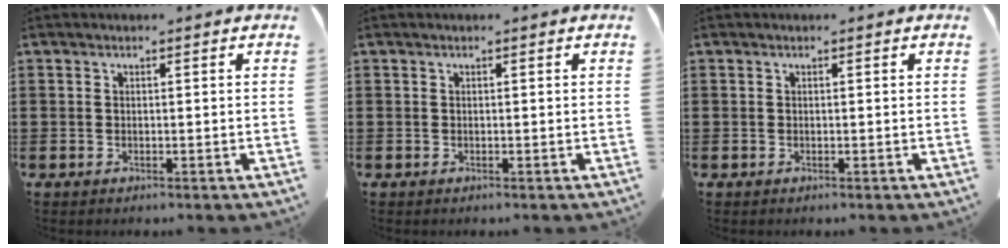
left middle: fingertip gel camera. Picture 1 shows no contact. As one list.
[{"total": 0.0}, {"total": 0.0}]